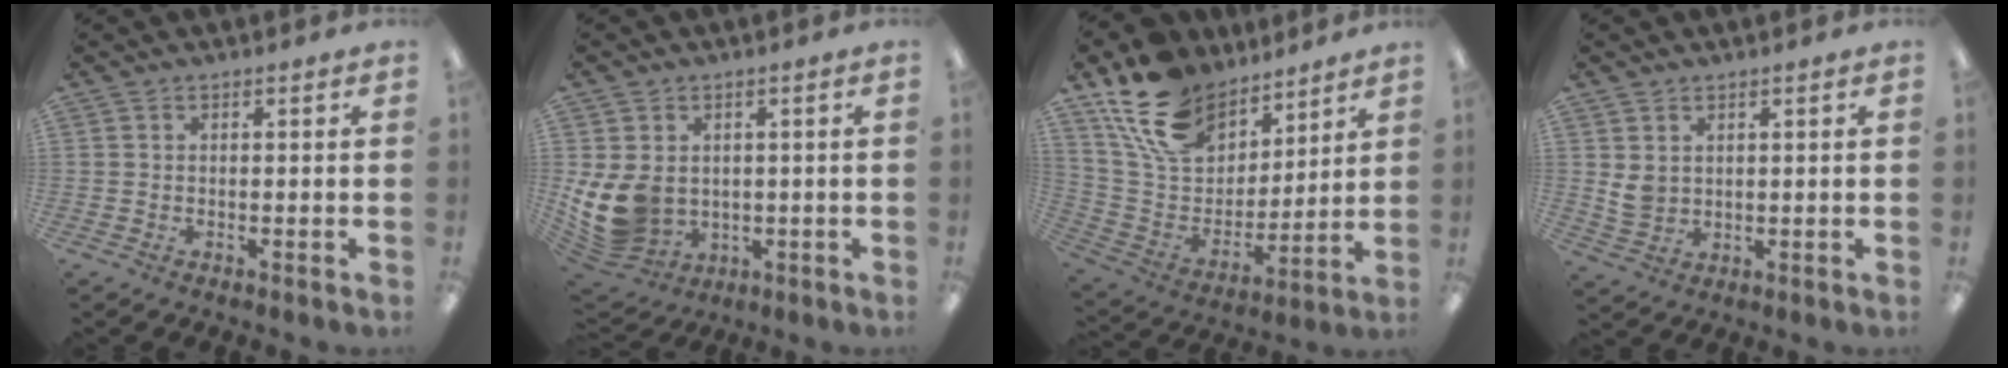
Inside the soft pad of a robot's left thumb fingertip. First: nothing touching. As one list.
[{"total": 11.2, "force": [0.4, 9.2, 6.3], "torque": [-0.161, -0.009, 0.015]}, {"total": 18.8, "force": [13.0, 11.1, 7.9], "torque": [-0.166, -0.071, 0.245]}, {"total": 4.2, "force": [1.8, 3.4, 1.8], "torque": [-0.038, -0.004, 0.033]}]